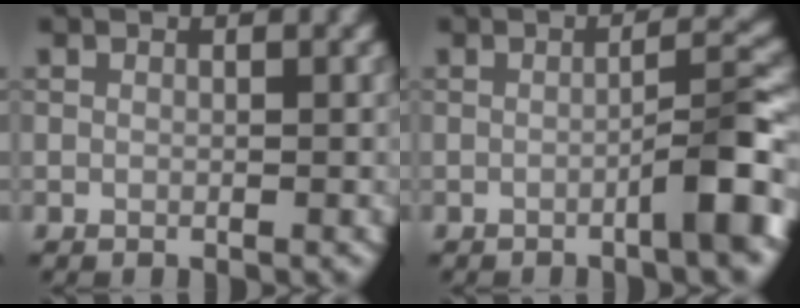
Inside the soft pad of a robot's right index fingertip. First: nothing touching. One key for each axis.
{"total": 4.3, "fx": -1.9, "fy": 0.5, "fz": 3.9, "tx": -0.051, "ty": 0.020, "tz": -0.036}